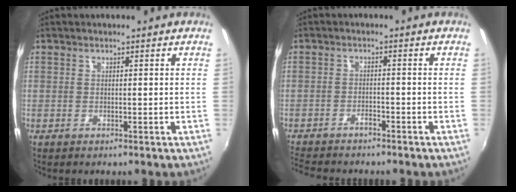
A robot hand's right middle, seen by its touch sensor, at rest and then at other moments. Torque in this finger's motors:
{"motor_torque": [1.04, -1.09, 0.13, 0.05]}